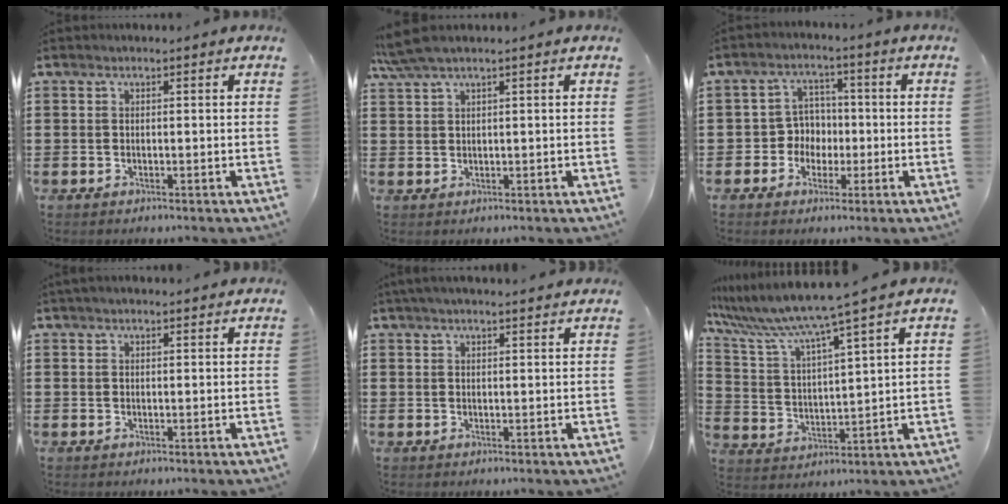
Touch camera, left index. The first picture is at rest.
{"total": 2.8, "force": [1.8, 0.2, 2.2], "torque": [-0.046, 0.001, 0.033]}
{"total": 4.9, "force": [-1.1, 4.6, 1.2], "torque": [-0.042, 0.013, -0.025]}
{"total": 1.1, "force": [1.0, 0.2, 0.4], "torque": [-0.009, 0.002, 0.020]}
{"total": 2.1, "force": [1.9, 0.1, 0.9], "torque": [-0.021, 0.004, 0.035]}
{"total": 7.4, "force": [6.3, -0.6, 3.9], "torque": [-0.104, -0.044, 0.100]}